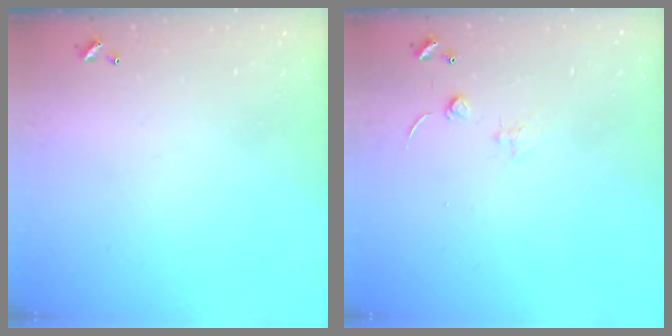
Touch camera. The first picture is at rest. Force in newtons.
{"total": 0.9, "press": 0.9, "slide": 0.3}